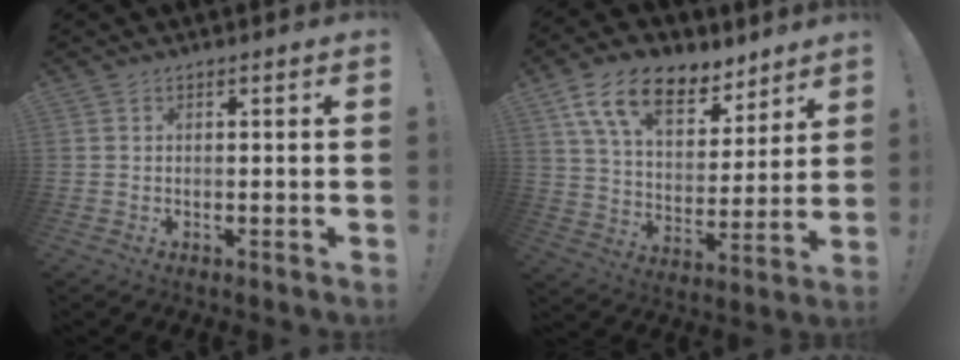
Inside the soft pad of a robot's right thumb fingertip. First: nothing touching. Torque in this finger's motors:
{"motor_torque": [-0.86, 2.03, 0.75, -0.03, 0.17]}